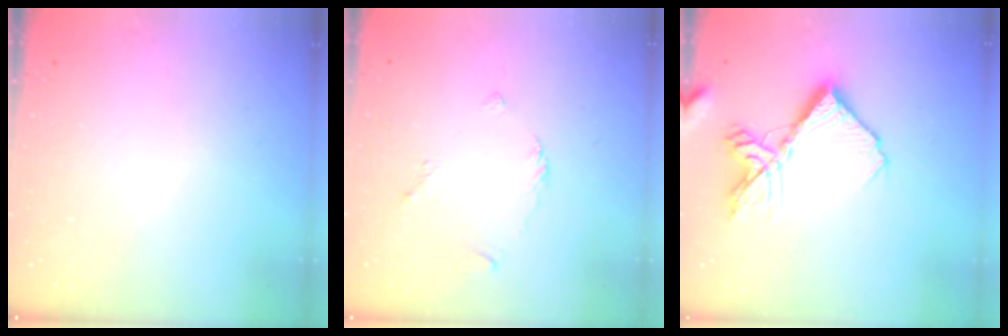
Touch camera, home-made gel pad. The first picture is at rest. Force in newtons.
{"total": 3.0, "press": 3.0, "slide": 0.6}
{"total": 13.0, "press": 13.0, "slide": 0.7}